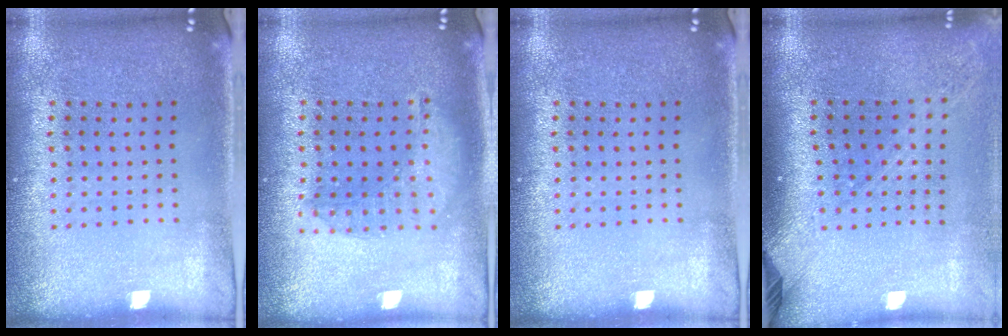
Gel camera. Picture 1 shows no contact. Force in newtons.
{"total": 1.4, "press": 1.3, "slide": 0.3}
{"total": 0.0}
{"total": 2.2, "press": 1.6, "slide": 1.5}